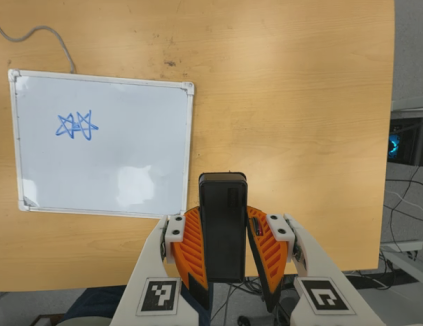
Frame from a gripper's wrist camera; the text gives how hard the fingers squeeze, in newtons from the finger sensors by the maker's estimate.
{"total": 7.8, "left": 6.3, "right": 9.4}